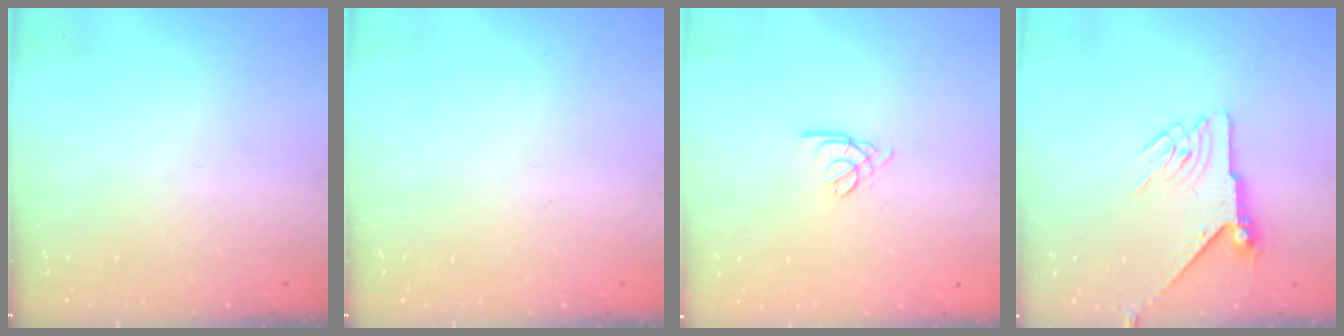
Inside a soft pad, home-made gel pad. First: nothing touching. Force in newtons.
{"total": 0.0}
{"total": 2.6, "press": 2.5, "slide": 0.5}
{"total": 6.4, "press": 6.4, "slide": 0.1}